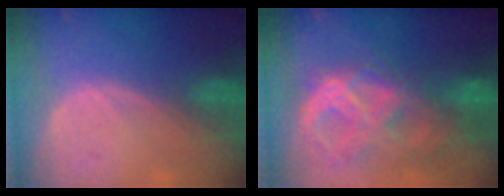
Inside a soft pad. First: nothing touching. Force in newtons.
{"total": 11.1, "press": 9.4, "slide": 5.9}